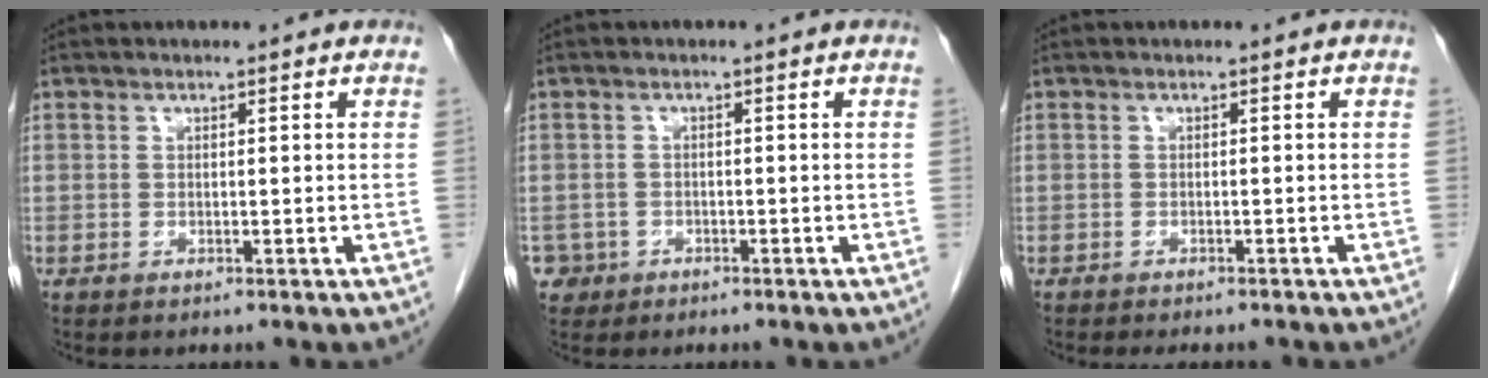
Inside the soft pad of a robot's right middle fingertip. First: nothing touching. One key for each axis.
{"total": 2.7, "fx": -1.4, "fy": 2.3, "fz": -0.2, "tx": 0.003, "ty": 0.010, "tz": -0.027}
{"total": 4.7, "fx": -4.2, "fy": 1.2, "fz": 1.9, "tx": -0.019, "ty": -0.006, "tz": -0.052}